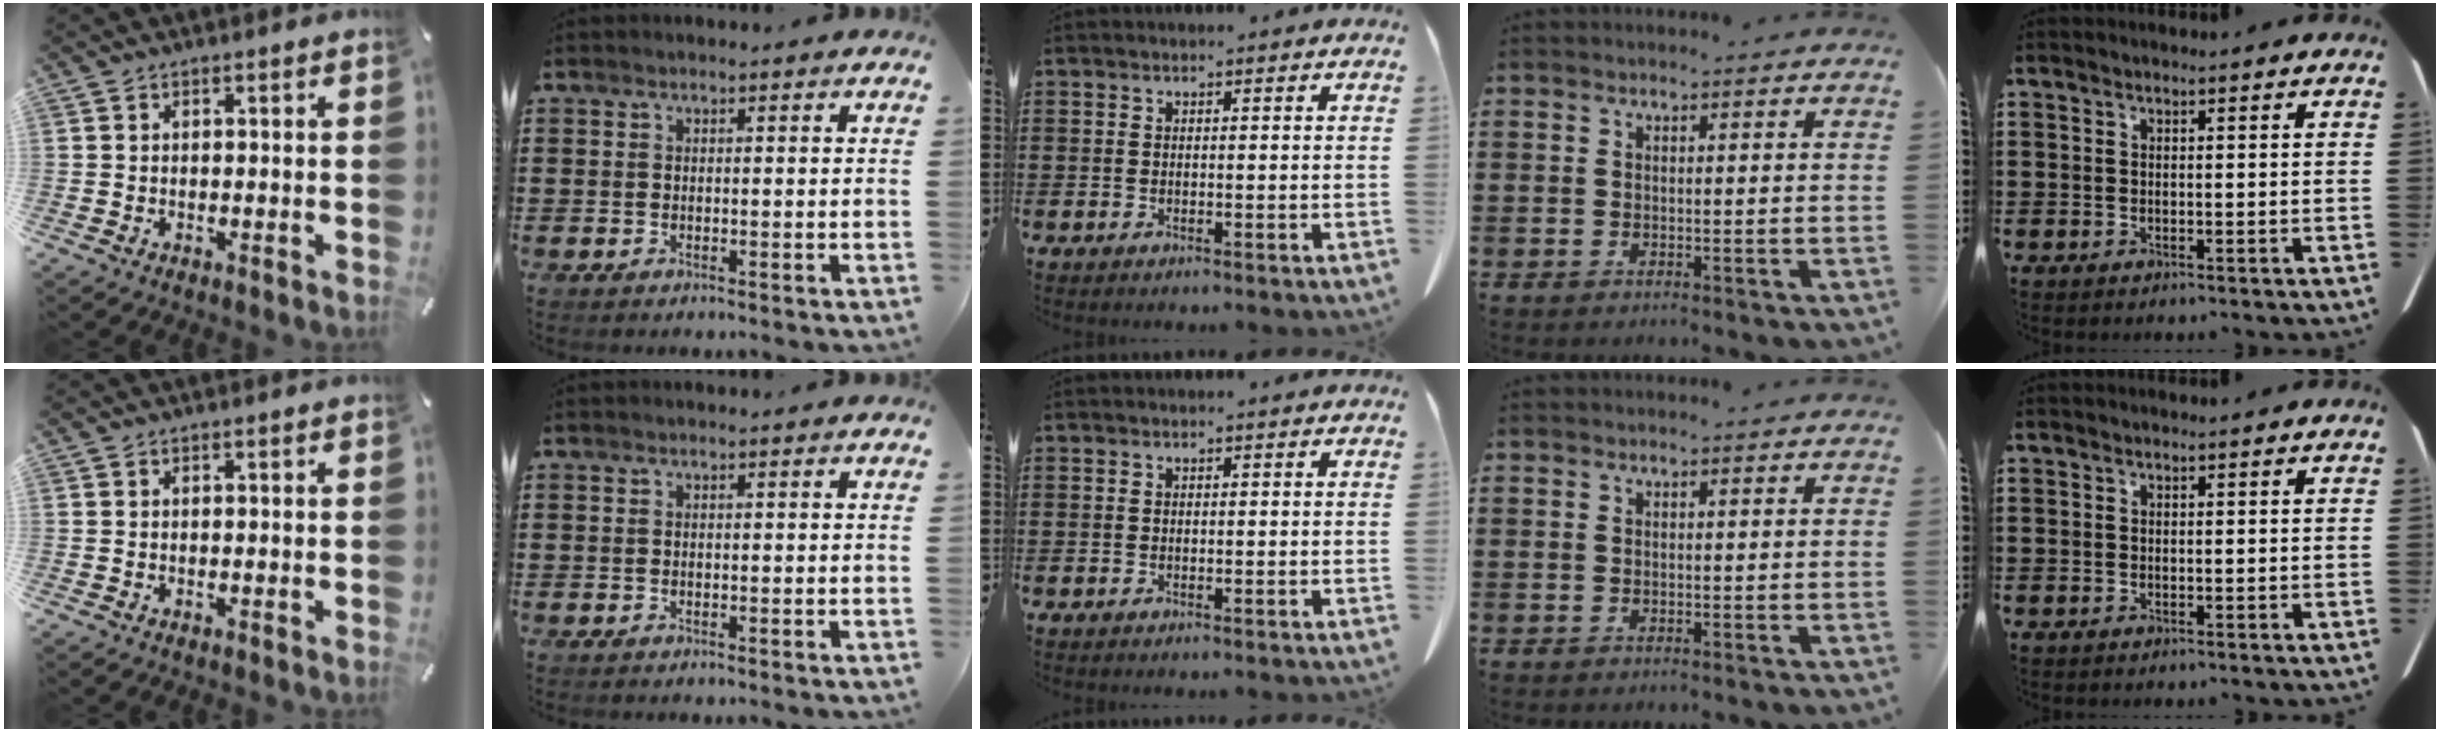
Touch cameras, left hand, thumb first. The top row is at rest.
{}